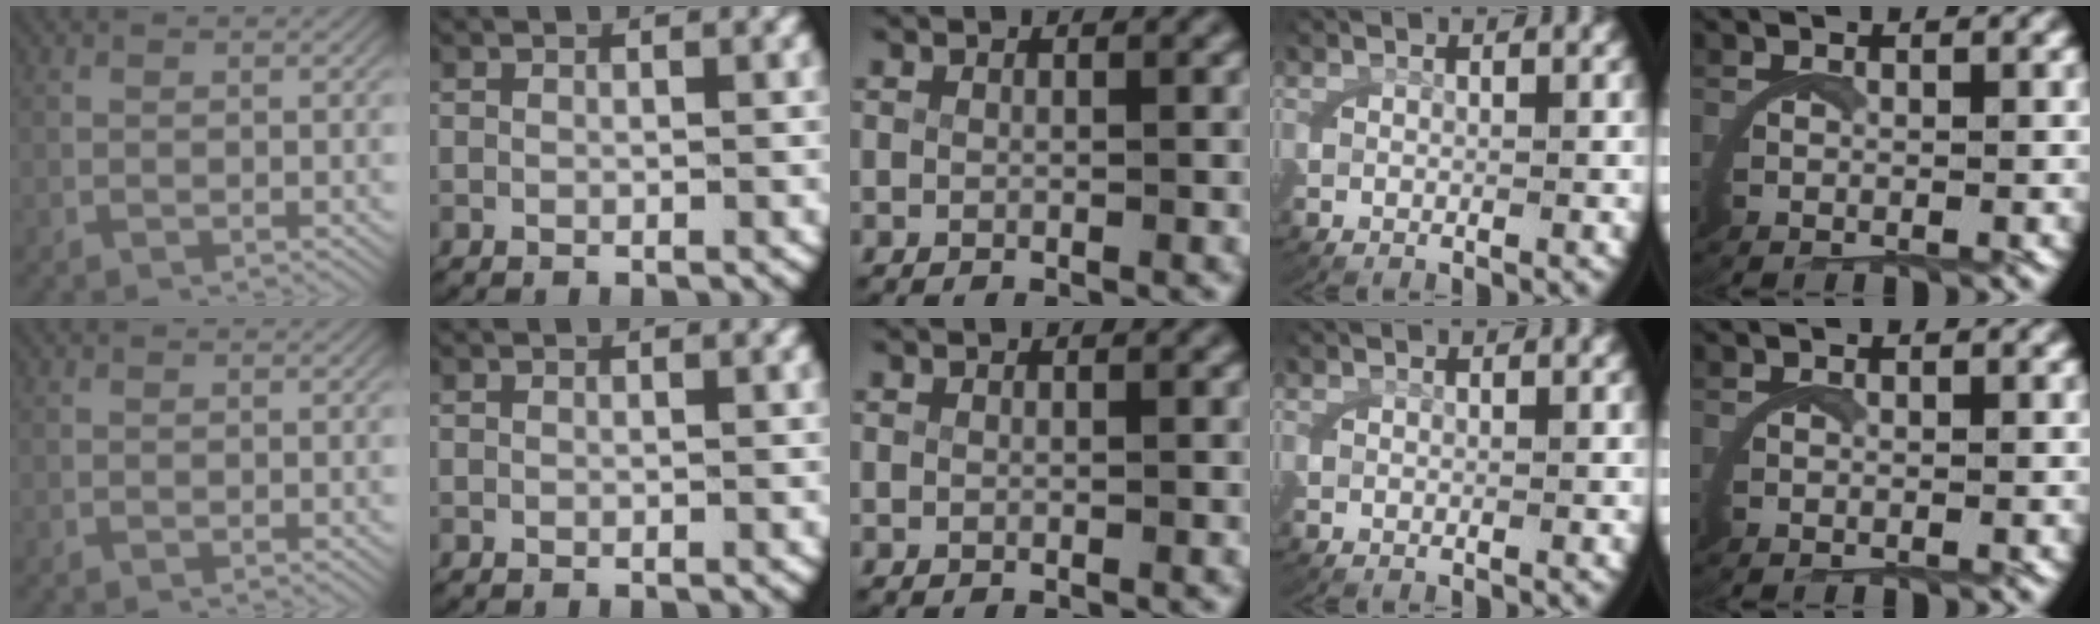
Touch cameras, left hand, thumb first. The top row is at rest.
{}